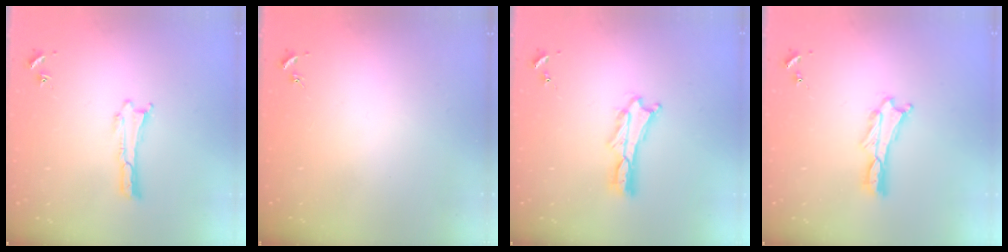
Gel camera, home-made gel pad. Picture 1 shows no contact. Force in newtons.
{"total": 0.0}
{"total": 2.0, "press": 2.0, "slide": 0.3}
{"total": 1.1, "press": 1.1, "slide": 0.2}